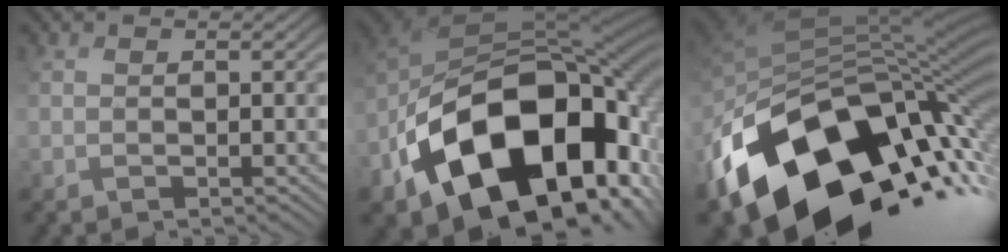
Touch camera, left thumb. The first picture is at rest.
{"total": 19.9, "force": [-8.5, 13.3, 12.2], "torque": [-0.223, -0.044, -0.127]}
{"total": 17.6, "force": [-7.3, 11.4, 11.3], "torque": [-0.250, -0.035, -0.109]}